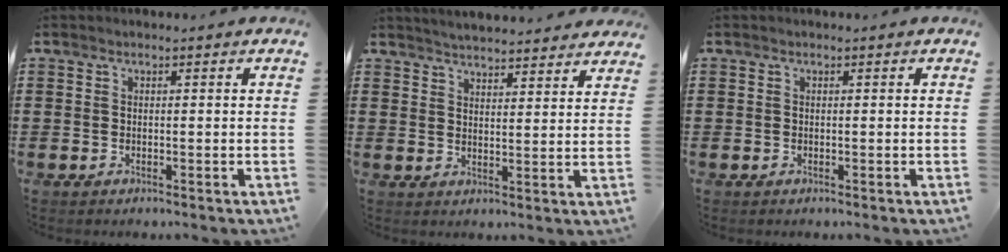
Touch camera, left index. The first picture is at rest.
{"total": 3.7, "force": [3.7, -0.2, 0.1], "torque": [-0.014, -0.019, 0.067]}
{"total": 0.0}